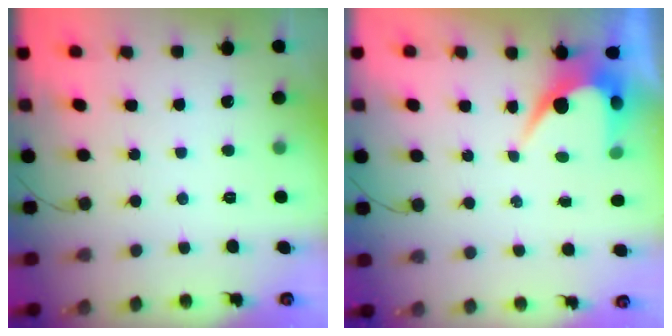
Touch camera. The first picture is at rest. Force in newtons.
{"total": 6.2, "press": 6.2, "slide": 0.2}